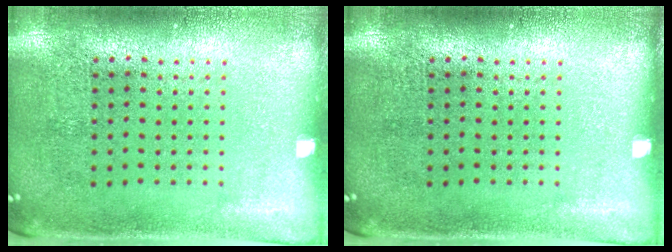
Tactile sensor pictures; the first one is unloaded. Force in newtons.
{"total": 0.0}